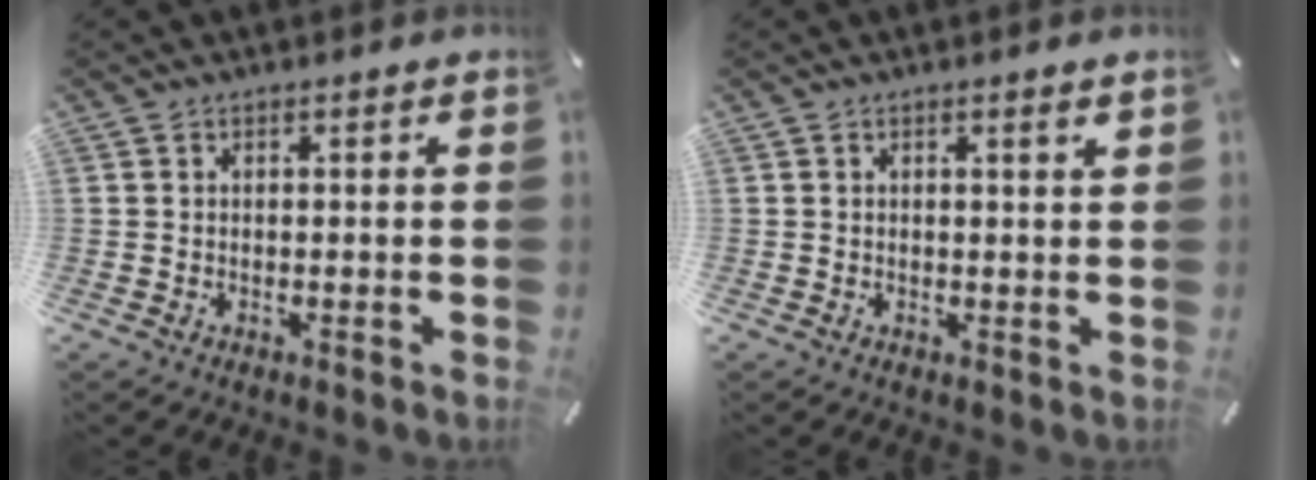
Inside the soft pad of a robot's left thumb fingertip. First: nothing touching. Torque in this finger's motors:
{"motor_torque": [0.17, -0.06, 0.03, -0.13, -0.01]}